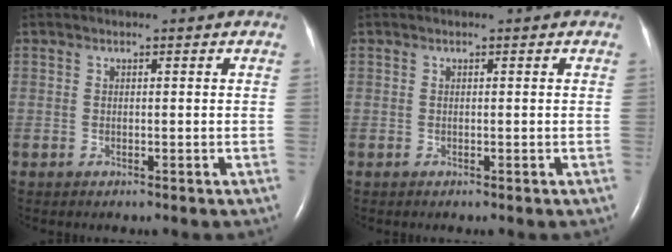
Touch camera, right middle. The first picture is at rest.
{"total": 0.0}